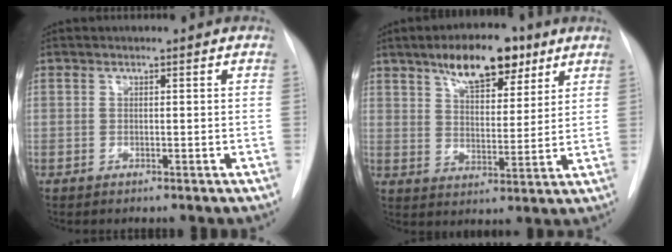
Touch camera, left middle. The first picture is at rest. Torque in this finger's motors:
{"motor_torque": [0.79, -0.77, 0.33, 0.05]}